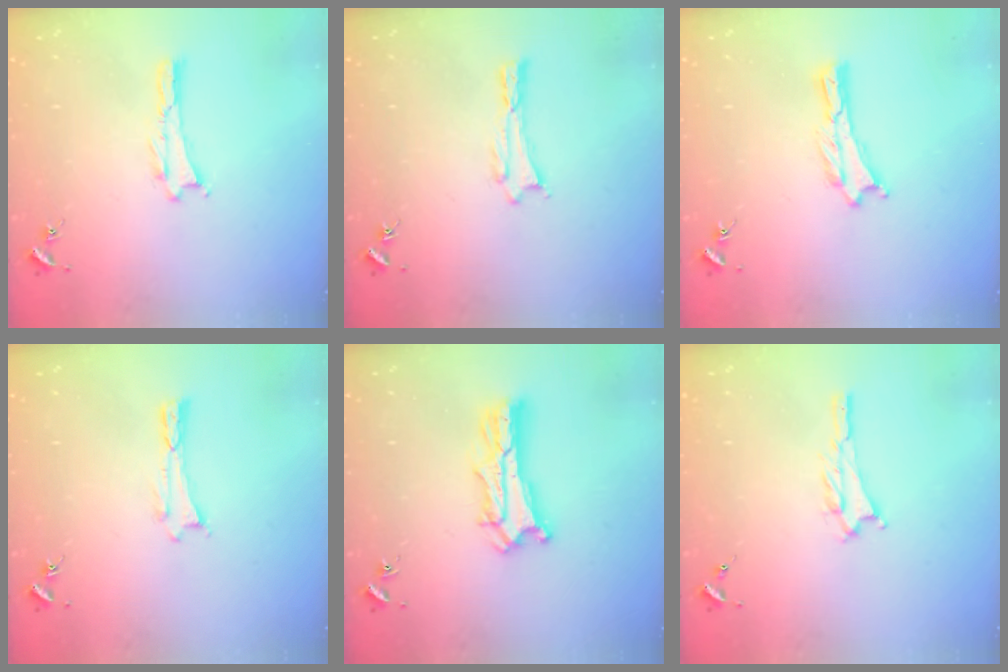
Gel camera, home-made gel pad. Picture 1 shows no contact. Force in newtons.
{"total": 0.0}
{"total": 0.0}
{"total": 0.0}
{"total": 4.6, "press": 4.6, "slide": 0.4}
{"total": 1.2, "press": 1.2, "slide": 0.2}